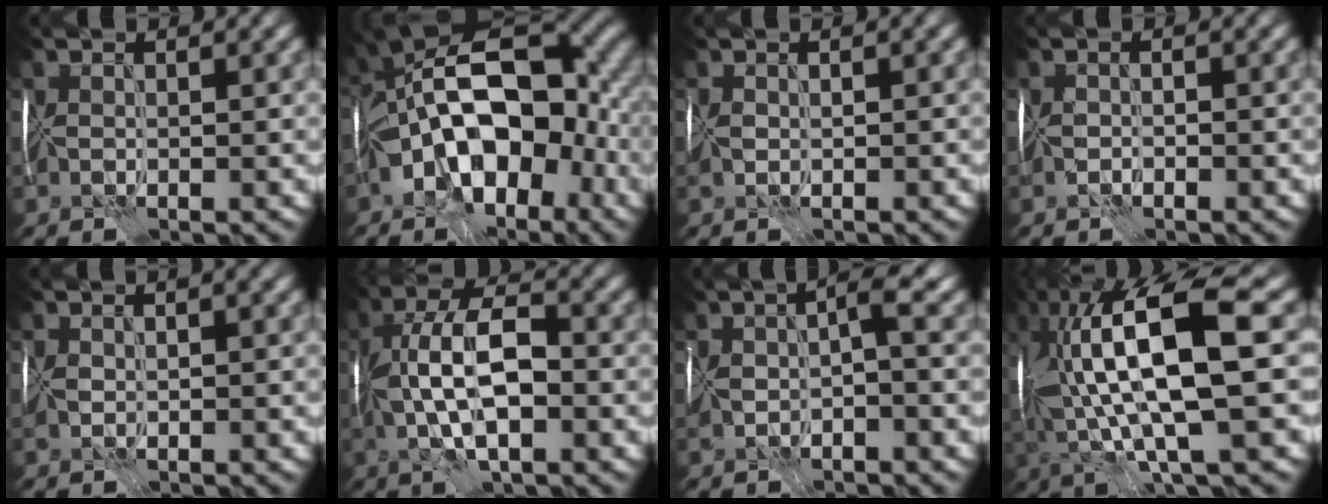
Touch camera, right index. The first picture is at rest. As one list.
[{"total": 14.5, "force": [-3.4, 8.0, 11.7], "torque": [-0.161, 0.023, -0.073]}, {"total": 1.9, "force": [-0.3, 1.1, 1.6], "torque": [-0.030, 0.001, -0.007]}, {"total": 0.8, "force": [-0.6, 0.3, 0.5], "torque": [-0.010, 0.006, -0.015]}, {"total": 2.3, "force": [0.2, 1.1, 2.0], "torque": [-0.036, 0.007, 0.002]}, {"total": 8.3, "force": [-0.6, 3.5, 7.5], "torque": [-0.140, 0.024, -0.021]}, {"total": 3.7, "force": [-0.7, 1.3, 3.4], "torque": [-0.066, 0.009, -0.024]}, {"total": 15.5, "force": [2.0, 4.6, 14.7], "torque": [-0.287, 0.019, 0.046]}]